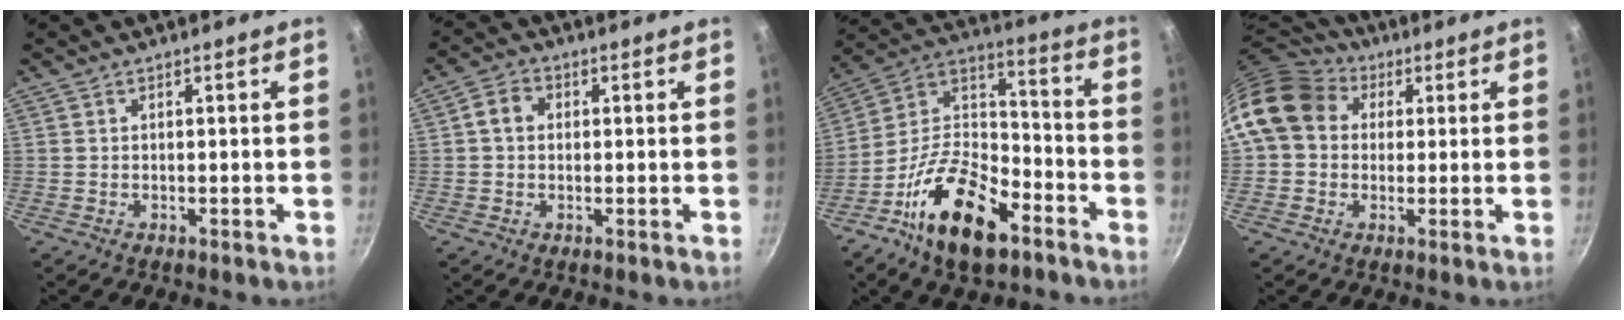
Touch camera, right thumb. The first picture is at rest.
{"total": 4.1, "force": [0.5, 3.3, 2.3], "torque": [-0.033, 0.009, 0.000]}
{"total": 19.9, "force": [-10.6, 9.9, 13.7], "torque": [-0.222, 0.067, -0.210]}
{"total": 14.1, "force": [3.4, 11.5, 7.3], "torque": [-0.115, 0.027, 0.046]}